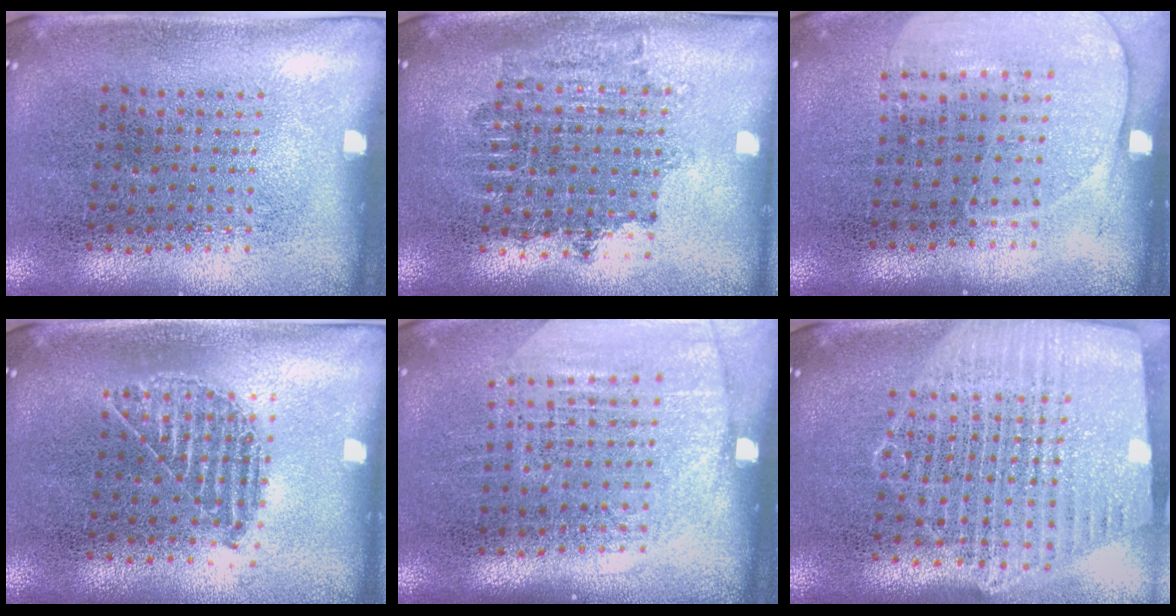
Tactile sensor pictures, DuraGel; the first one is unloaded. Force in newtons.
{"total": 1.6, "press": 1.3, "slide": 0.9}
{"total": 1.4, "press": 1.3, "slide": 0.6}
{"total": 1.0, "press": 0.9, "slide": 0.2}
{"total": 1.8, "press": 1.6, "slide": 0.7}
{"total": 1.8, "press": 1.7, "slide": 0.6}